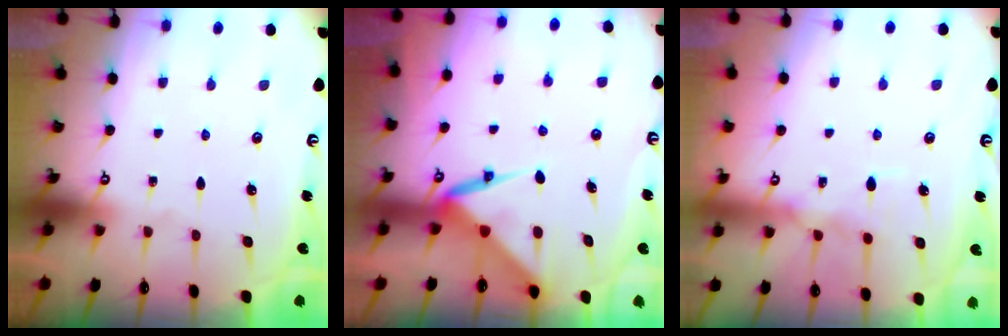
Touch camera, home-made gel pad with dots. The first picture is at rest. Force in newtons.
{"total": 6.5, "press": 6.5, "slide": 0.8}
{"total": 9.4, "press": 9.3, "slide": 0.8}